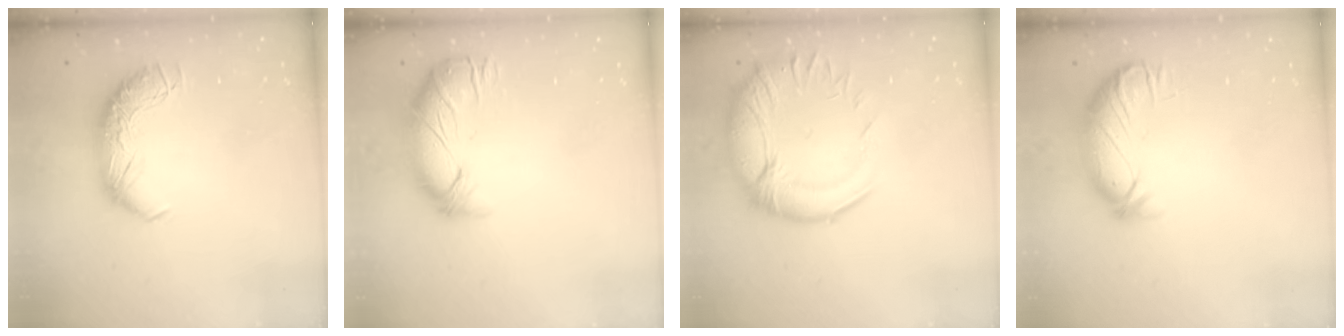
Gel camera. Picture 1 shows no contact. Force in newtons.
{"total": 3.6, "press": 2.8, "slide": 2.2}
{"total": 6.3, "press": 4.8, "slide": 4.1}
{"total": 3.9, "press": 3.4, "slide": 2.0}